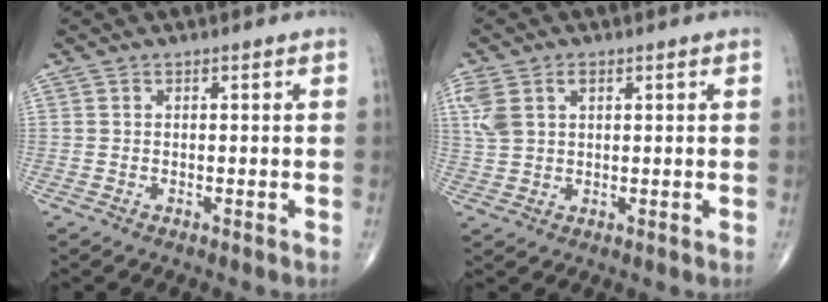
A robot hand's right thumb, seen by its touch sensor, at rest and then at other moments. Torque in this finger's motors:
{"motor_torque": [0.72, 1.17, 0.61, 0.36, 0.07]}